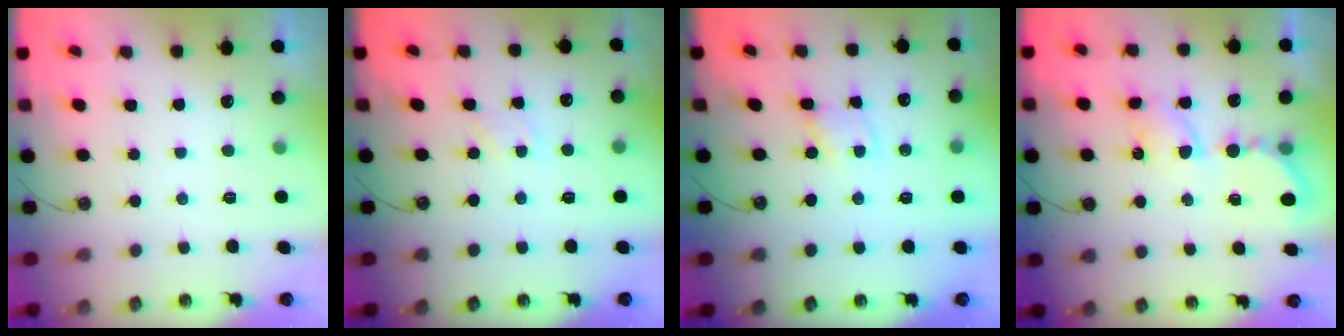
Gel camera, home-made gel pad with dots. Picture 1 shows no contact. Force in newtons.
{"total": 1.9, "press": 1.9, "slide": 0.4}
{"total": 1.1, "press": 1.1, "slide": 0.2}
{"total": 6.3, "press": 6.3, "slide": 0.6}